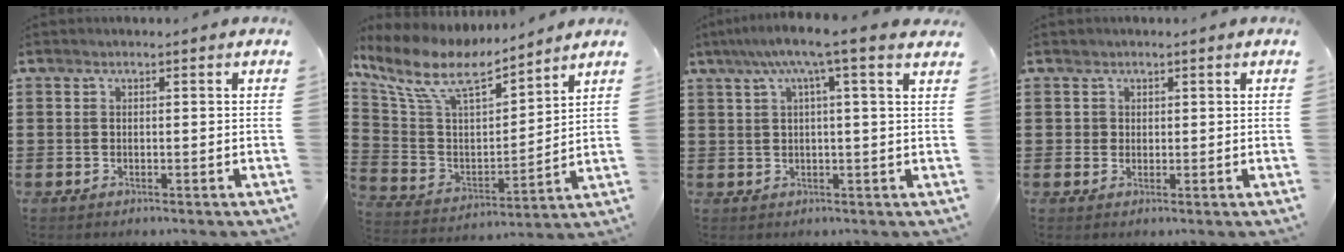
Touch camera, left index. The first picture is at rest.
{"total": 10.1, "force": [7.7, 3.4, 5.5], "torque": [-0.142, -0.040, 0.131]}
{"total": 5.7, "force": [3.2, -0.5, 4.8], "torque": [-0.101, -0.005, 0.050]}
{"total": 1.6, "force": [0.8, 1.4, 0.0], "torque": [-0.006, 0.006, 0.015]}